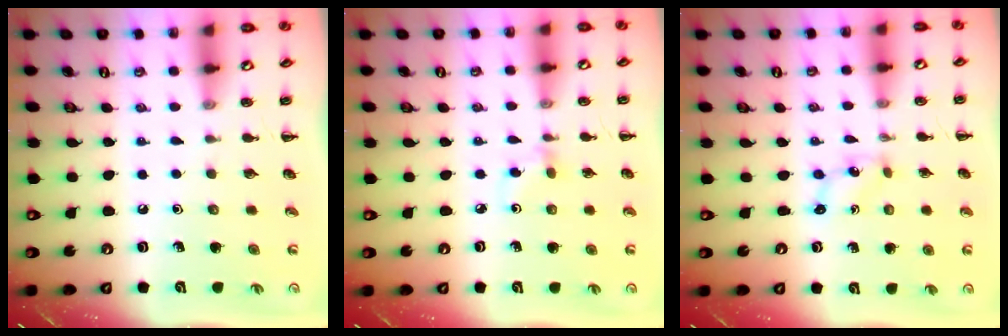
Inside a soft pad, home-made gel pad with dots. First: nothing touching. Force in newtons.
{"total": 2.7, "press": 2.4, "slide": 1.1}
{"total": 1.0, "press": 0.9, "slide": 0.3}